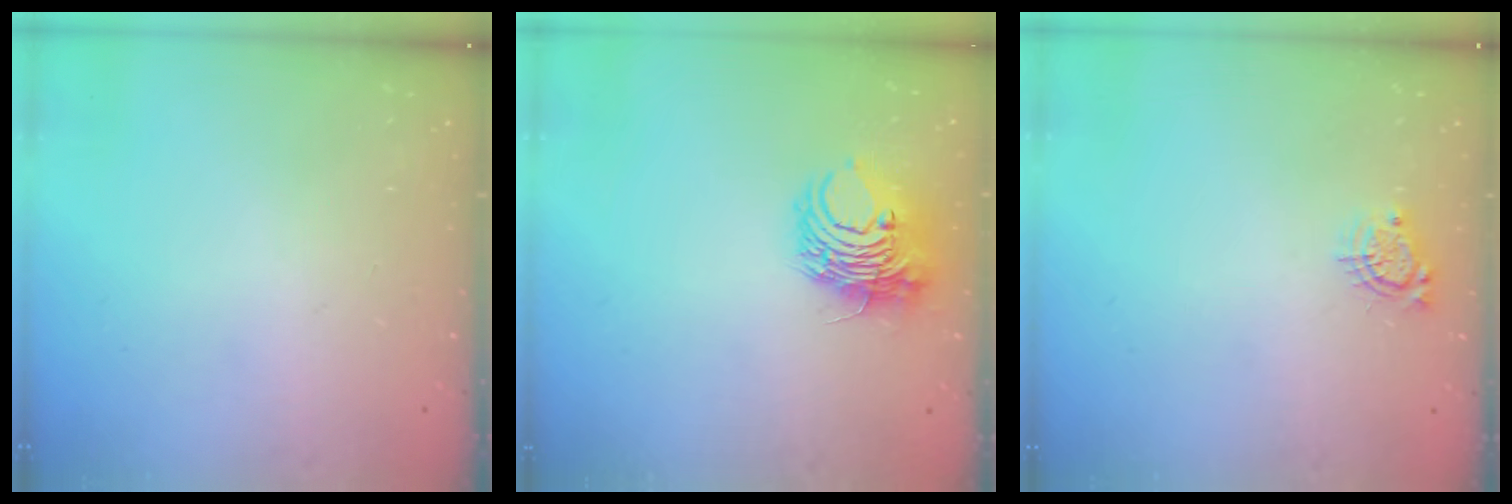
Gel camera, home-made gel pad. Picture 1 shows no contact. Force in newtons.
{"total": 10.4, "press": 10.3, "slide": 1.3}
{"total": 5.1, "press": 5.0, "slide": 0.6}